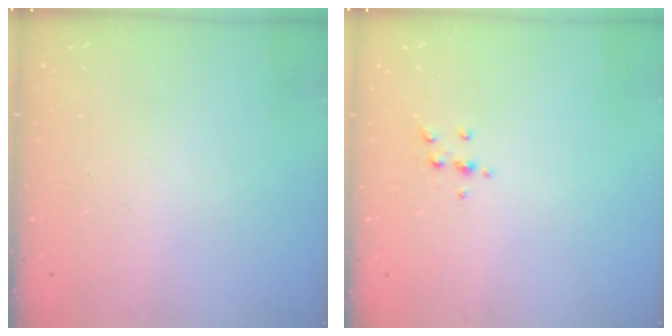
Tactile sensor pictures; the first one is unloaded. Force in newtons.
{"total": 3.6, "press": 3.5, "slide": 0.9}